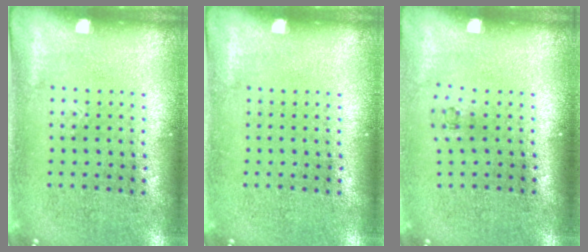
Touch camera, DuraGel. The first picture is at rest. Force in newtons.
{"total": 0.0}
{"total": 0.6, "press": 0.2, "slide": 0.5}